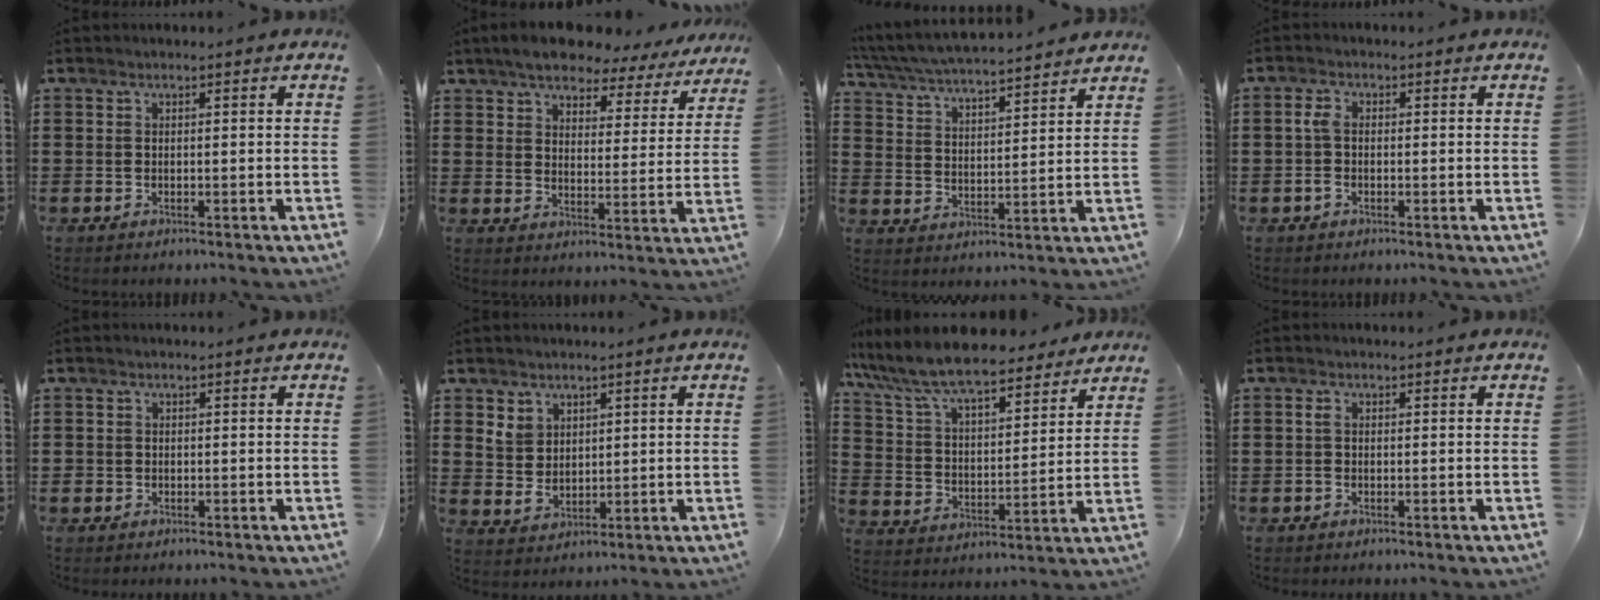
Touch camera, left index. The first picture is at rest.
{"total": 6.2, "force": [5.8, 1.5, 1.7], "torque": [-0.055, -0.030, 0.098]}
{"total": 5.2, "force": [5.0, 0.0, 1.4], "torque": [-0.052, -0.033, 0.082]}
{"total": 2.5, "force": [-0.4, 1.3, 2.1], "torque": [-0.057, -0.001, -0.013]}
{"total": 0.9, "force": [-0.4, 0.8, 0.1], "torque": [-0.004, 0.003, -0.009]}
{"total": 4.1, "force": [2.3, 3.1, 1.1], "torque": [-0.027, 0.008, 0.043]}
{"total": 9.7, "force": [8.7, 1.7, 3.9], "torque": [-0.113, -0.043, 0.152]}
{"total": 1.0, "force": [-0.3, 0.5, 0.9], "torque": [-0.026, -0.003, -0.008]}